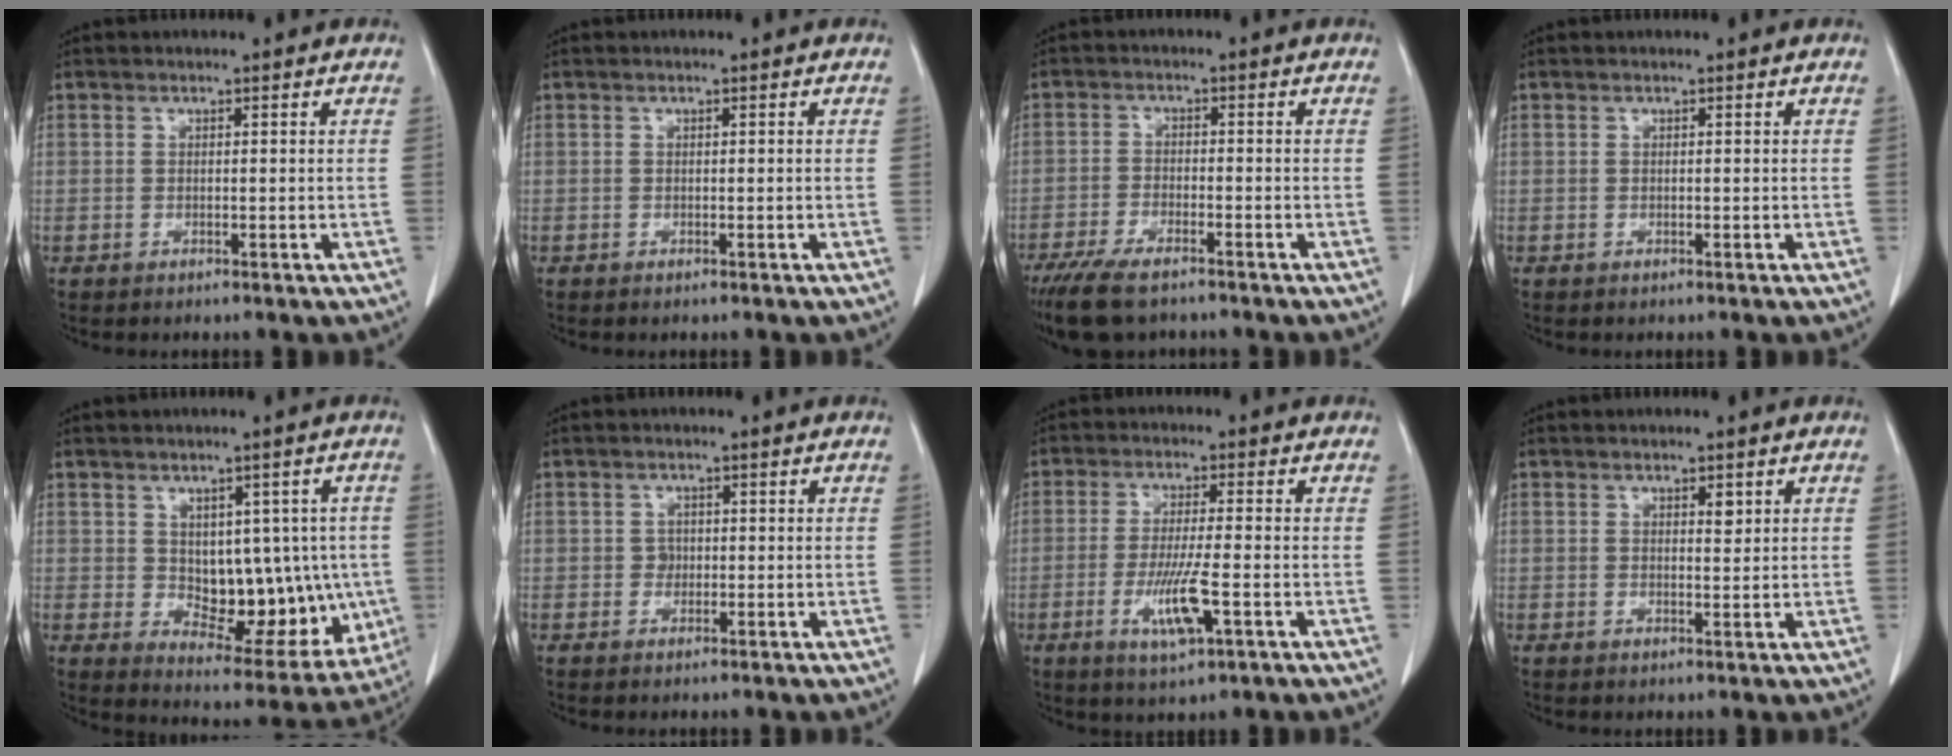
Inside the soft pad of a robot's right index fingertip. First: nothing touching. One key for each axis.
{"total": 0.0}
{"total": 8.7, "fx": -6.7, "fy": 2.5, "fz": 4.9, "tx": -0.089, "ty": -0.019, "tz": -0.115}
{"total": 0.0}
{"total": 13.0, "fx": 0.2, "fy": 7.3, "fz": 10.7, "tx": -0.121, "ty": 0.010, "tz": 0.036}
{"total": 1.1, "fx": 0.1, "fy": 1.0, "fz": 0.3, "tx": 0.002, "ty": 0.005, "tz": 0.005}
{"total": 7.2, "fx": -2.3, "fy": 0.6, "fz": 6.7, "tx": -0.128, "ty": -0.014, "tz": -0.036}
{"total": 1.5, "fx": 0.8, "fy": 0.6, "fz": 1.2, "tx": -0.018, "ty": -0.004, "tz": 0.012}